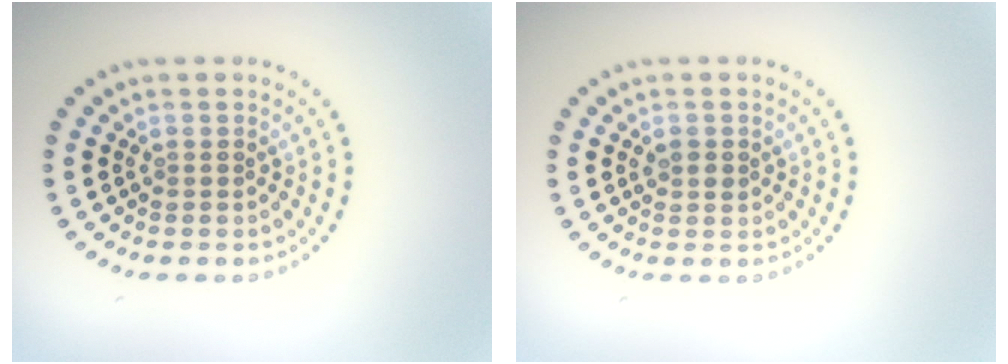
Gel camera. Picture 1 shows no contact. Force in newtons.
{"total": 1.1, "press": 1.1, "slide": 0.1}